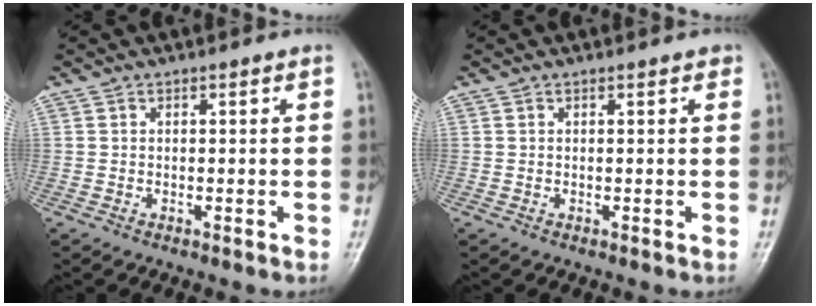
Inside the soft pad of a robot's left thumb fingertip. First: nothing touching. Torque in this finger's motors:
{"motor_torque": [-0.02, -0.05, 0.15, -0.21, 0.00]}